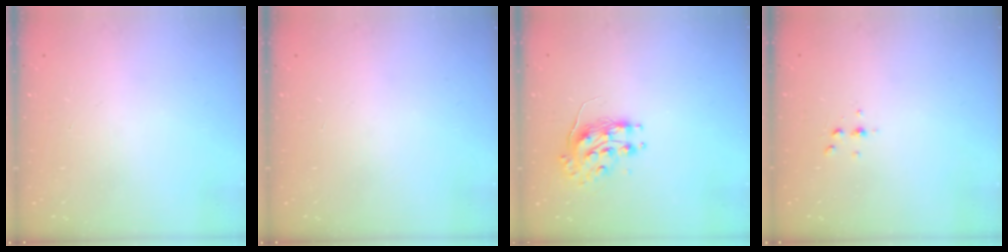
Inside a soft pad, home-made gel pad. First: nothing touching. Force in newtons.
{"total": 0.0}
{"total": 8.6, "press": 8.6, "slide": 0.3}
{"total": 3.1, "press": 3.1, "slide": 0.5}